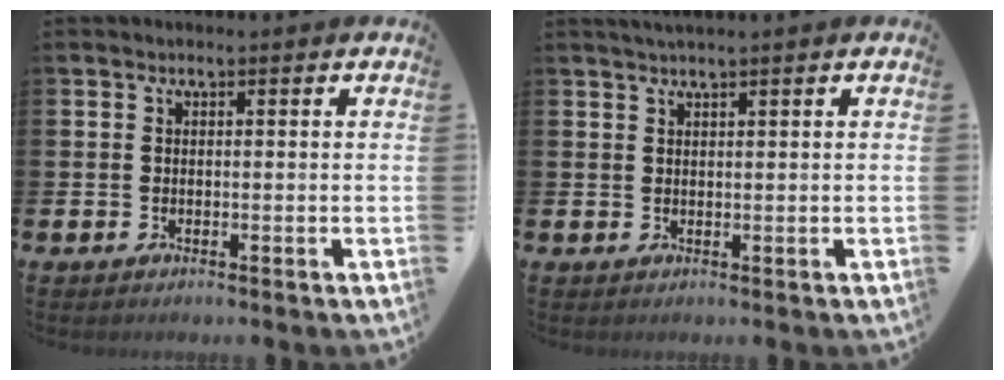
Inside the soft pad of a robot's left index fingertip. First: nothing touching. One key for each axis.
{"total": 1.4, "fx": 1.2, "fy": -0.2, "fz": 0.6, "tx": -0.011, "ty": 0.001, "tz": 0.022}